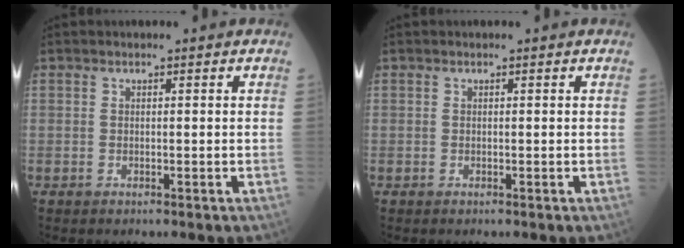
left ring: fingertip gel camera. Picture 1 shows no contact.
{"total": 0.0}